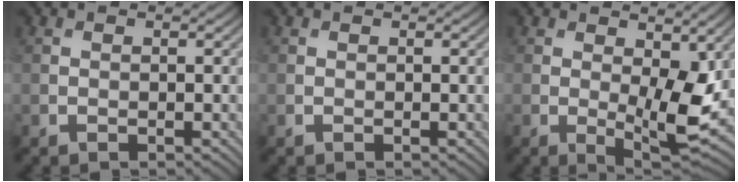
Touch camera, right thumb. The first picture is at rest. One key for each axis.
{"total": 0.0}
{"total": 7.2, "fx": 0.7, "fy": 2.9, "fz": 6.5, "tx": -0.110, "ty": -0.010, "tz": 0.015}